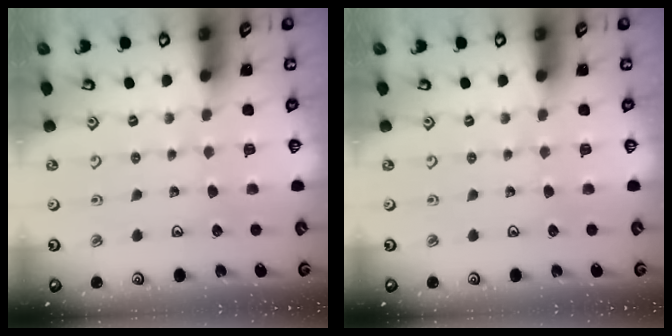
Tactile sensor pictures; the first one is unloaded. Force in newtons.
{"total": 0.0}